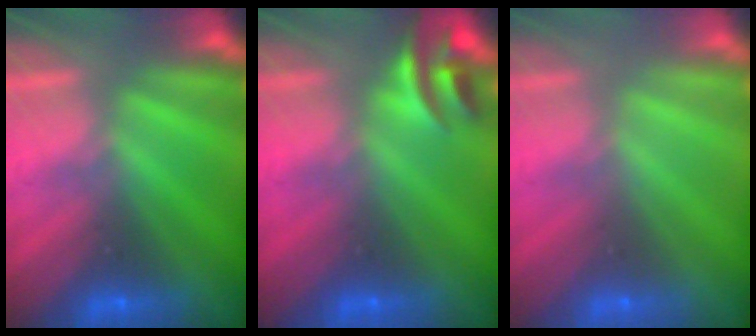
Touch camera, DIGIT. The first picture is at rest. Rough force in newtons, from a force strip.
{"total": 2.9}
{"total": 3.1}